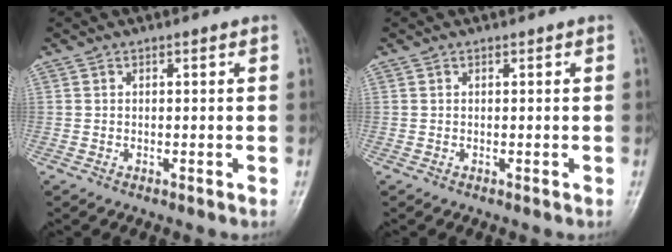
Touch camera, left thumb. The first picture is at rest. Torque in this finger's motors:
{"motor_torque": [0.11, 0.11, 0.06, -0.06, 0.00]}